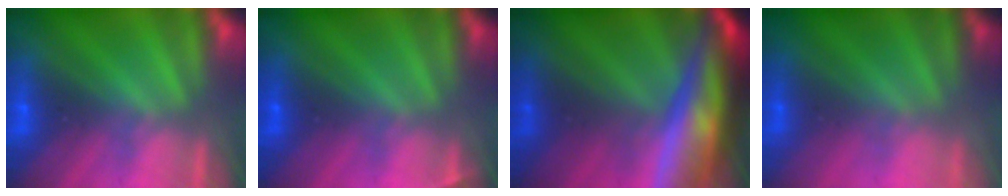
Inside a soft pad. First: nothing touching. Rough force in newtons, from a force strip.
{"total": 2.3}
{"total": 9.4}
{"total": 2.5}